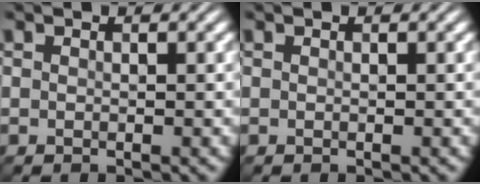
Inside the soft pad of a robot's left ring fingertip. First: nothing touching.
{"total": 0.0}